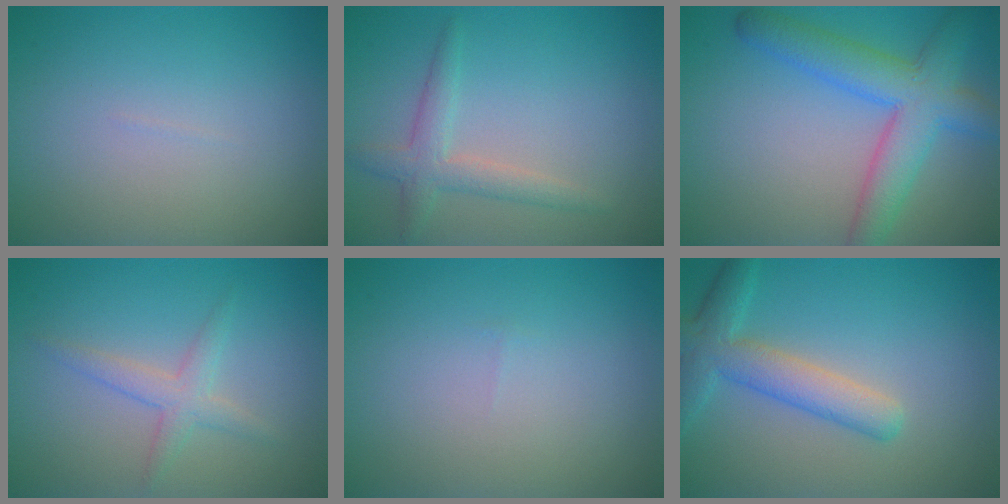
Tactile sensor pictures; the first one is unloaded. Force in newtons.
{"total": 2.7, "press": 2.7, "slide": 0.1}
{"total": 6.5, "press": 6.5, "slide": 0.2}
{"total": 2.2, "press": 2.2, "slide": 0.1}
{"total": 0.0}
{"total": 4.4, "press": 4.4, "slide": 0.2}